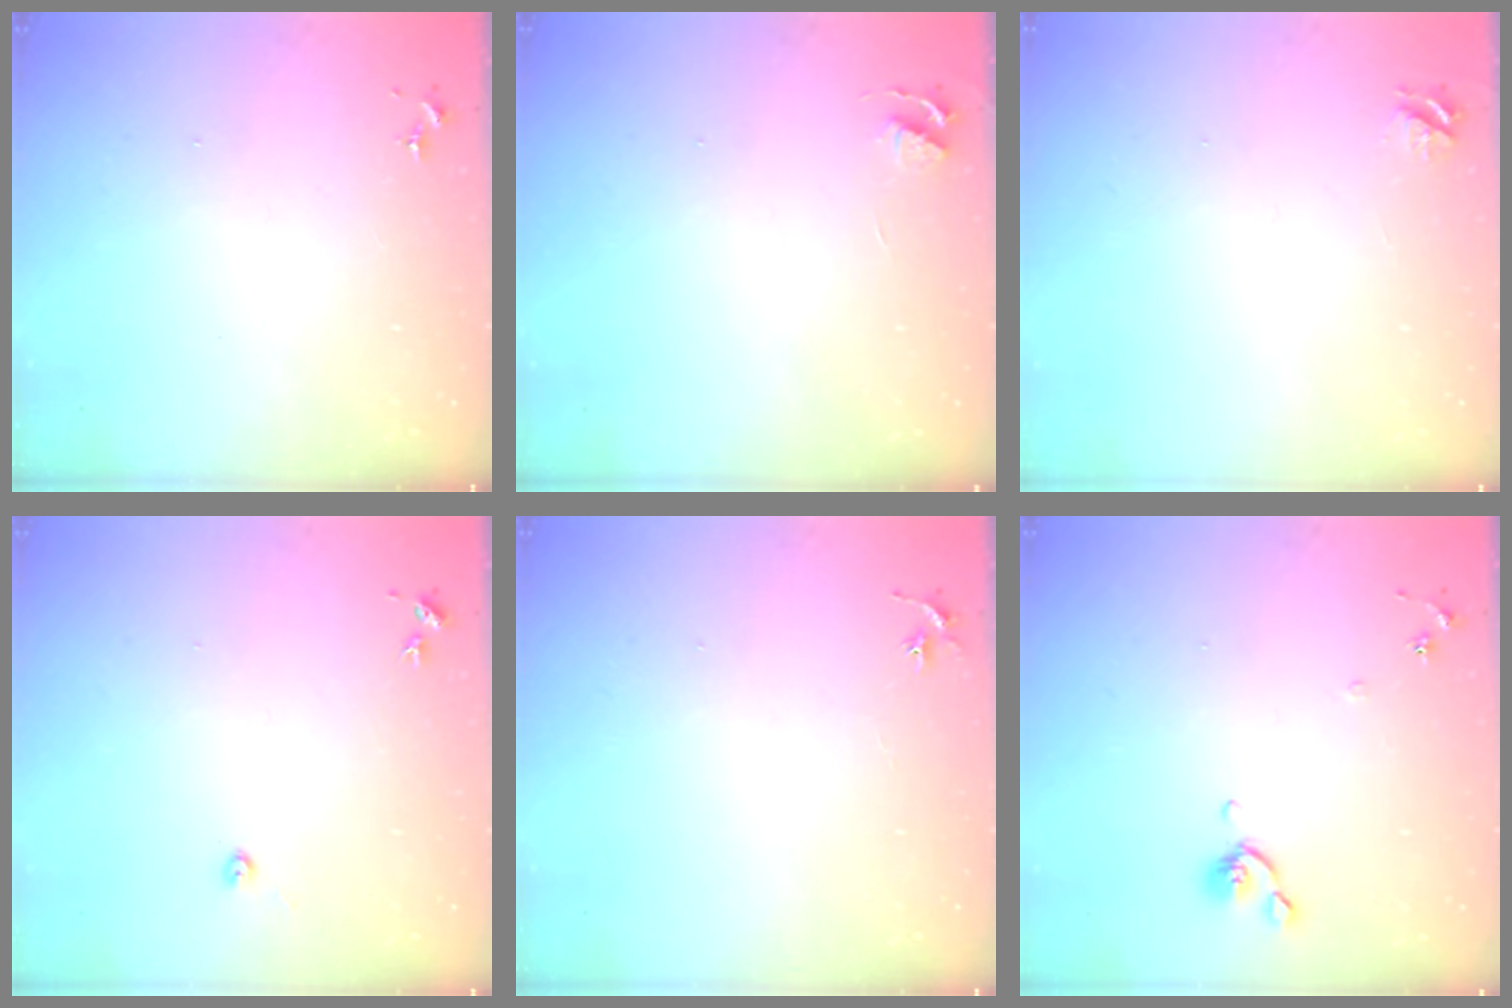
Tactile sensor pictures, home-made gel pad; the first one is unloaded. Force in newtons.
{"total": 3.5, "press": 3.4, "slide": 0.5}
{"total": 4.2, "press": 4.1, "slide": 0.5}
{"total": 2.2, "press": 2.2, "slide": 0.3}
{"total": 2.9, "press": 2.9, "slide": 0.3}
{"total": 6.2, "press": 6.2, "slide": 0.8}